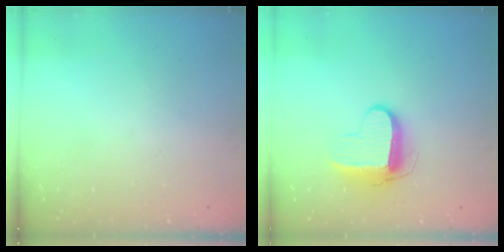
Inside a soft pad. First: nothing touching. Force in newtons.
{"total": 8.9, "press": 8.9, "slide": 0.9}